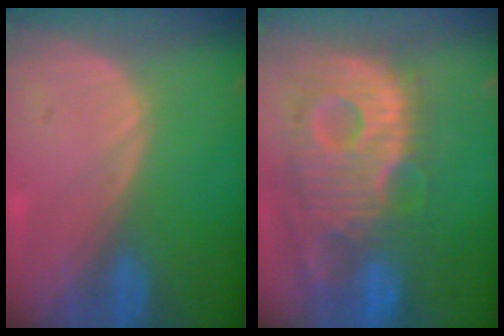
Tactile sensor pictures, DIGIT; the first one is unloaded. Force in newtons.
{"total": 13.6, "press": 11.8, "slide": 6.8}